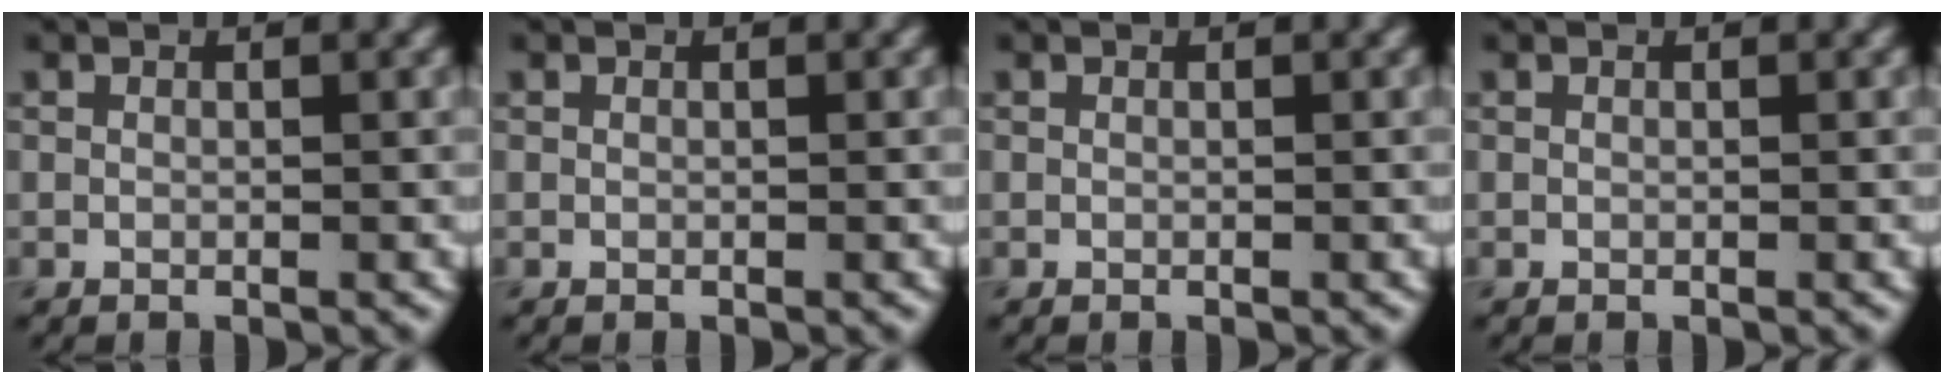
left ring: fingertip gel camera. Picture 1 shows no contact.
{"total": 0.0}
{"total": 0.0}
{"total": 0.0}